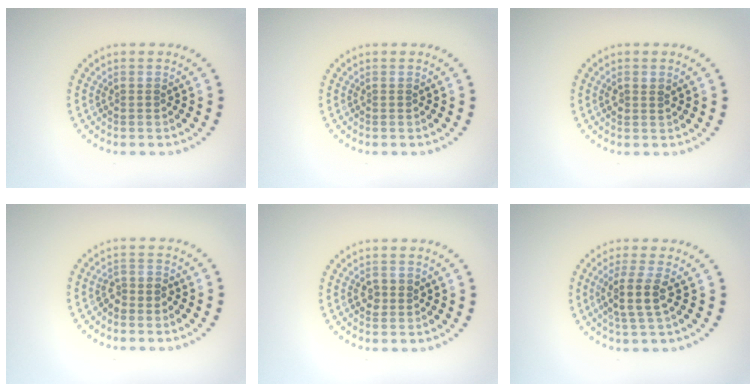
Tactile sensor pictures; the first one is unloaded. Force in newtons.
{"total": 0.0}
{"total": 1.0, "press": 0.9, "slide": 0.4}
{"total": 1.6, "press": 1.2, "slide": 1.0}
{"total": 1.5, "press": 1.5, "slide": 0.2}
{"total": 2.9, "press": 2.4, "slide": 1.6}